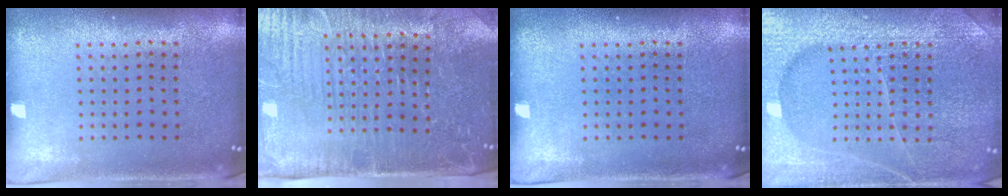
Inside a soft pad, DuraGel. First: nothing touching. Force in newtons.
{"total": 5.0, "press": 4.5, "slide": 2.2}
{"total": 0.0}
{"total": 6.4, "press": 6.3, "slide": 0.7}